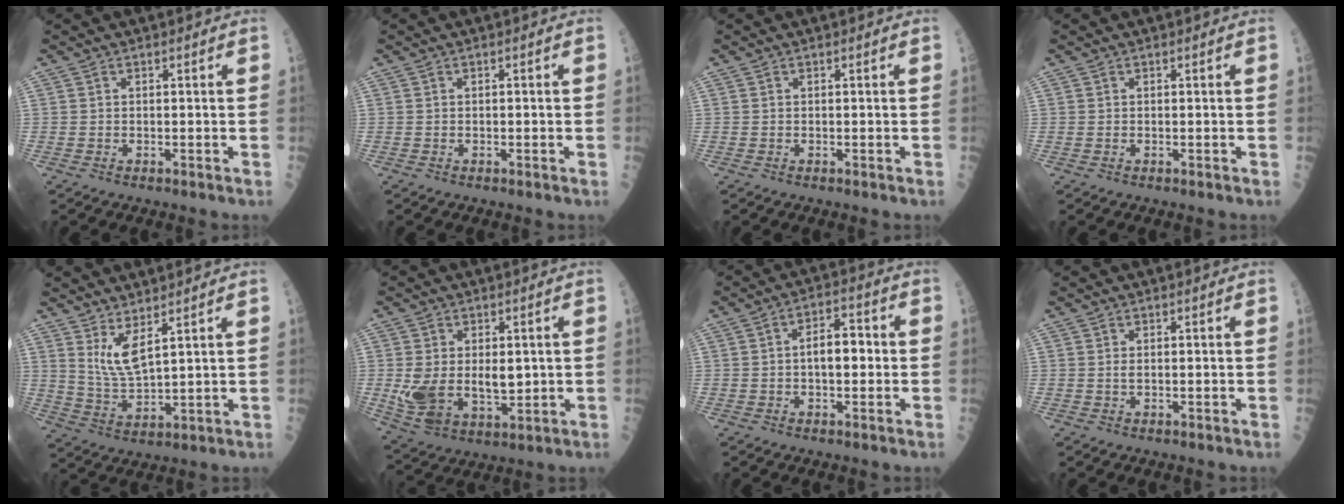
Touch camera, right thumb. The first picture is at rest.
{"total": 0.0}
{"total": 0.0}
{"total": 0.0}
{"total": 6.5, "force": [3.7, 1.4, 5.2], "torque": [-0.106, -0.043, 0.083]}
{"total": 12.1, "force": [0.1, 7.6, 9.4], "torque": [-0.162, -0.015, 0.022]}
{"total": 6.7, "force": [0.0, 3.4, 5.7], "torque": [-0.074, 0.019, -0.007]}
{"total": 0.7, "force": [0.2, 0.3, 0.6], "torque": [-0.012, -0.002, 0.004]}